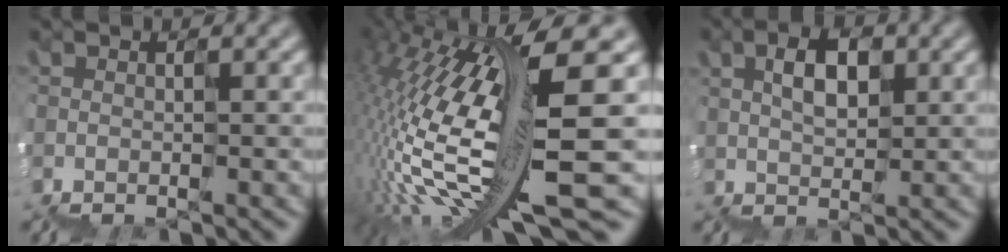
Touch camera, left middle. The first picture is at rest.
{"total": 12.4, "force": [0.9, 1.7, 12.3], "torque": [-0.229, 0.010, 0.045]}
{"total": 2.9, "force": [2.2, 1.3, 1.5], "torque": [-0.010, 0.016, 0.042]}